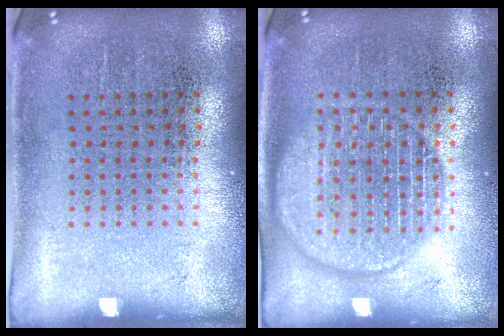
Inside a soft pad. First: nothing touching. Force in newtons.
{"total": 2.6, "press": 2.6, "slide": 0.4}